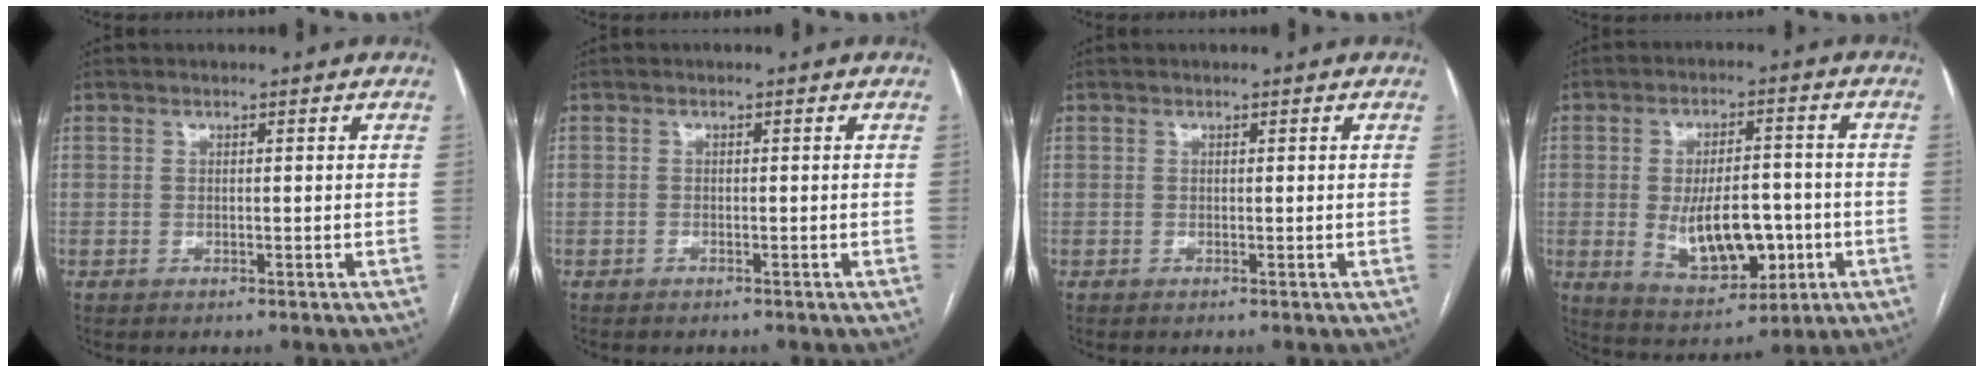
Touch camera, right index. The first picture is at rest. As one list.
[{"total": 0.6, "force": [-0.5, 0.2, 0.1], "torque": [-0.008, 0.000, -0.010]}, {"total": 0.0}, {"total": 12.1, "force": [-2.2, 5.9, 10.4], "torque": [-0.177, 0.003, -0.020]}]